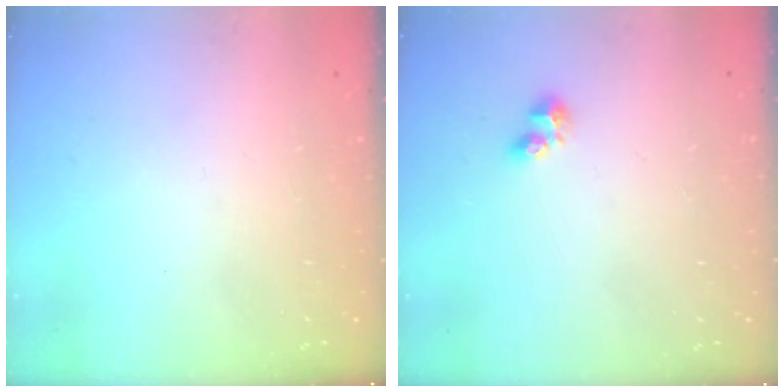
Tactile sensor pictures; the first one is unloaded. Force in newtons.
{"total": 1.6, "press": 1.5, "slide": 0.6}